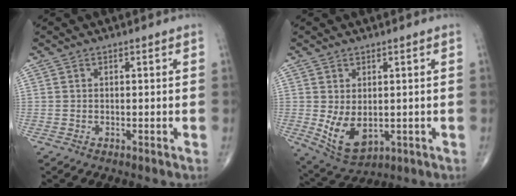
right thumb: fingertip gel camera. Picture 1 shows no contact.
{"total": 7.8, "force": [-0.6, 4.6, 6.3], "torque": [-0.106, -0.013, 0.010]}